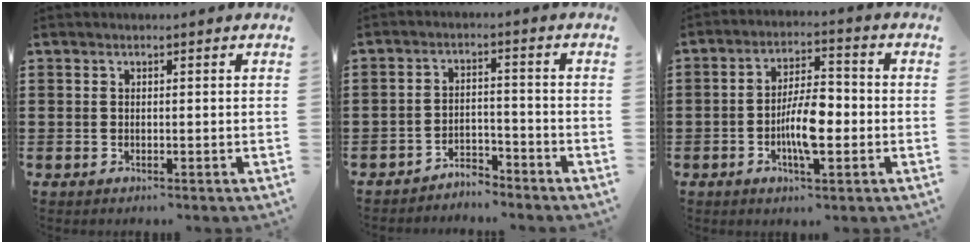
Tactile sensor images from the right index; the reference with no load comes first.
{"total": 3.6, "force": [-3.6, 0.6, 0.3], "torque": [-0.012, 0.005, -0.075]}
{"total": 7.7, "force": [-2.0, 2.8, 6.9], "torque": [-0.136, 0.002, -0.040]}